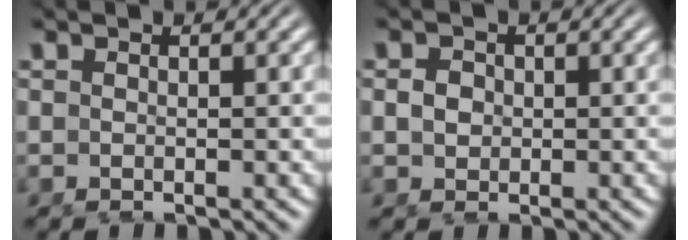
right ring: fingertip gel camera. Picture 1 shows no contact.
{"total": 0.8, "force": [0.1, 0.6, 0.4], "torque": [-0.010, -0.008, 0.008]}